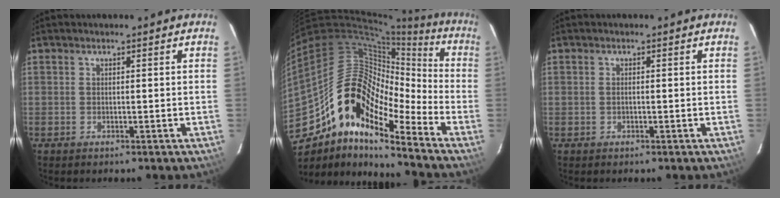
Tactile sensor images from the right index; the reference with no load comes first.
{"total": 18.8, "force": [-12.3, 7.4, 12.2], "torque": [-0.195, 0.002, -0.243]}
{"total": 0.6, "force": [-0.1, 0.3, 0.5], "torque": [-0.010, 0.001, -0.002]}